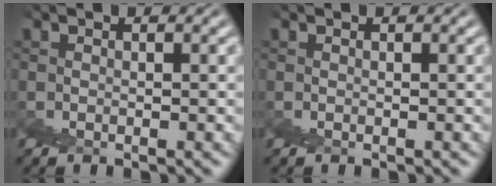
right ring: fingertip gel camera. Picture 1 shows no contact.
{"total": 0.0}